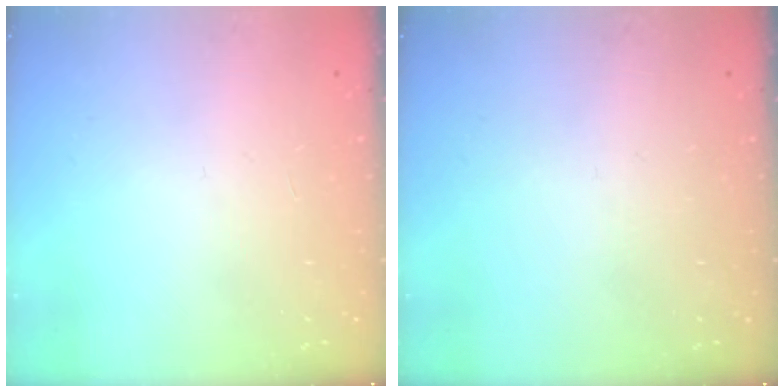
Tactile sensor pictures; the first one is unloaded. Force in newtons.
{"total": 0.0}